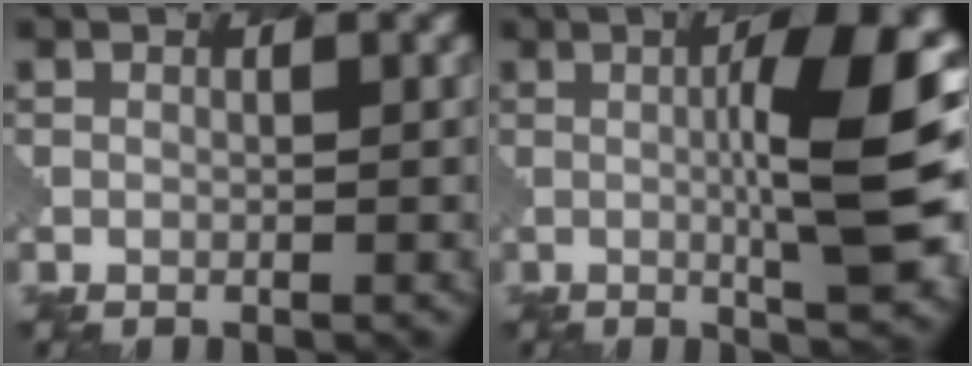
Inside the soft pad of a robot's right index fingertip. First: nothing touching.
{"total": 9.9, "force": [0.4, 2.3, 9.6], "torque": [-0.124, -0.004, 0.009]}